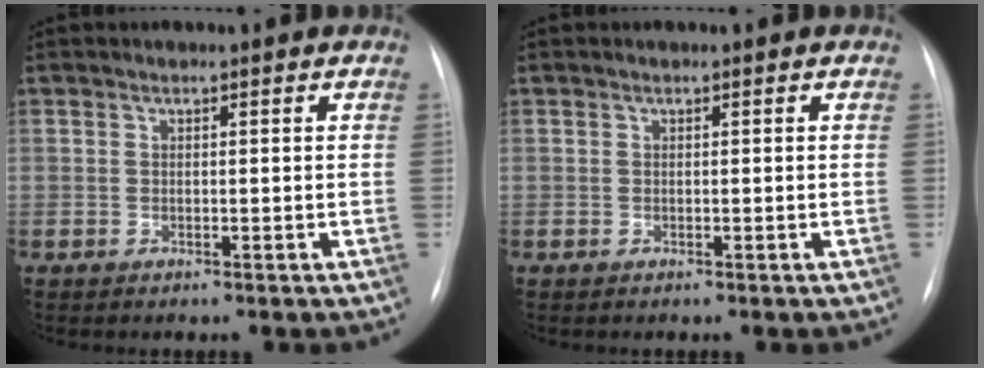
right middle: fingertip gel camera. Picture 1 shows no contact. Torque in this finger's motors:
{"motor_torque": [-0.13, -0.03, 0.00, 0.00]}